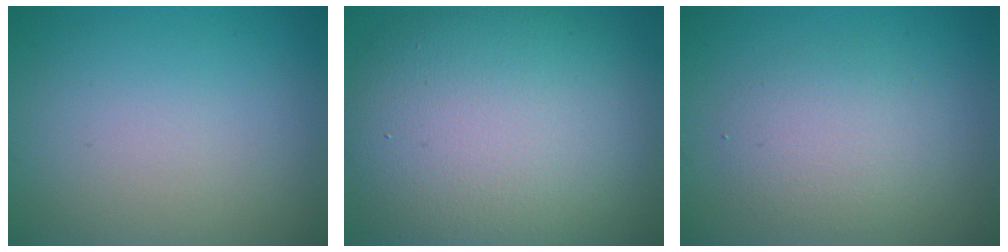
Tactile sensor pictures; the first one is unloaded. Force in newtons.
{"total": 13.5, "press": 13.5, "slide": 0.6}
{"total": 3.1, "press": 3.1, "slide": 0.1}